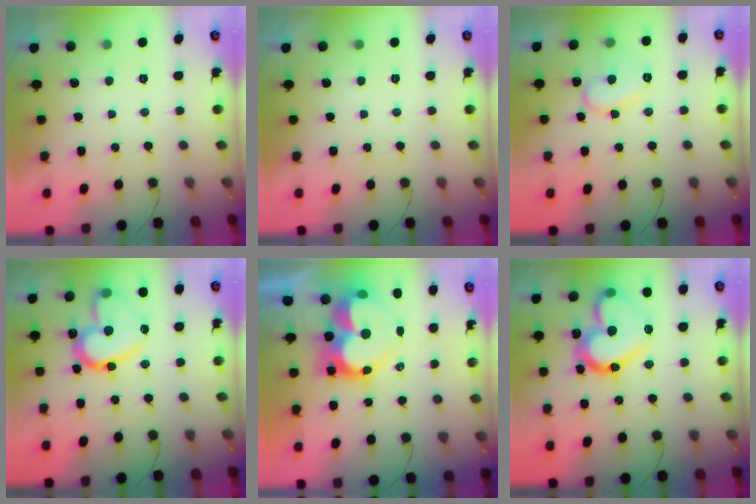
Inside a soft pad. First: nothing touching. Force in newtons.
{"total": 0.0}
{"total": 10.4, "press": 10.4, "slide": 0.9}
{"total": 17.0, "press": 16.9, "slide": 2.3}
{"total": 16.2, "press": 16.2, "slide": 1.3}
{"total": 20.6, "press": 20.5, "slide": 2.3}